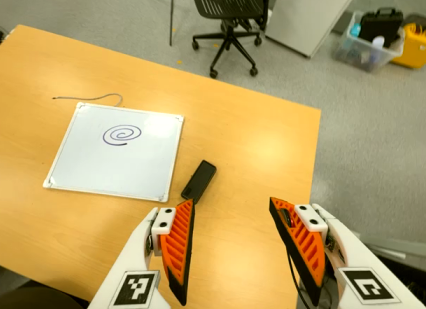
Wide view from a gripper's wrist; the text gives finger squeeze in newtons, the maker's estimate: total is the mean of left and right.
{"total": 0.0}